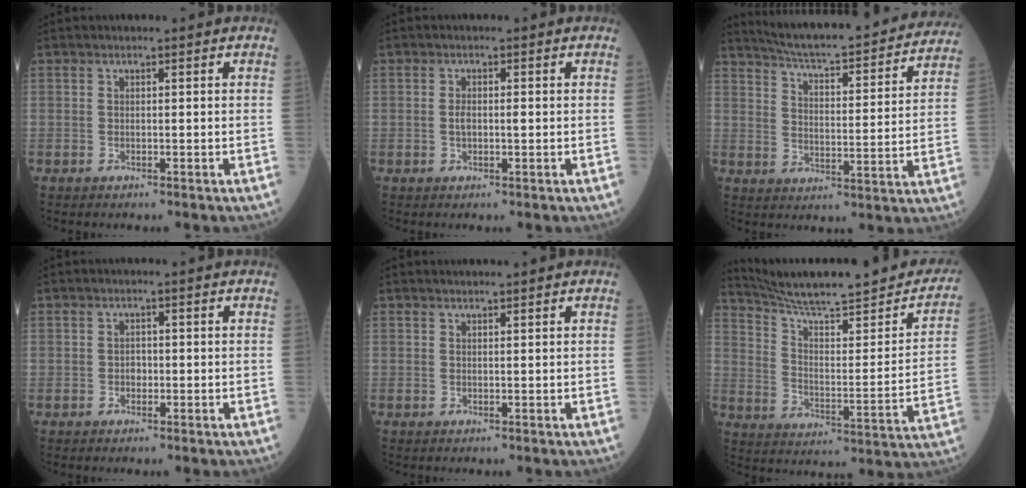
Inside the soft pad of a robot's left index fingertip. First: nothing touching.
{"total": 1.7, "force": [0.0, 0.6, 1.6], "torque": [-0.032, 0.004, 0.000]}
{"total": 23.2, "force": [21.3, 2.5, 8.9], "torque": [-0.135, -0.024, 0.281]}
{"total": 1.0, "force": [-0.2, 0.8, 0.5], "torque": [-0.006, 0.003, -0.006]}
{"total": 1.5, "force": [1.4, -0.3, 0.5], "torque": [-0.002, 0.010, 0.027]}
{"total": 24.3, "force": [21.5, 2.4, 11.1], "torque": [-0.162, -0.037, 0.295]}